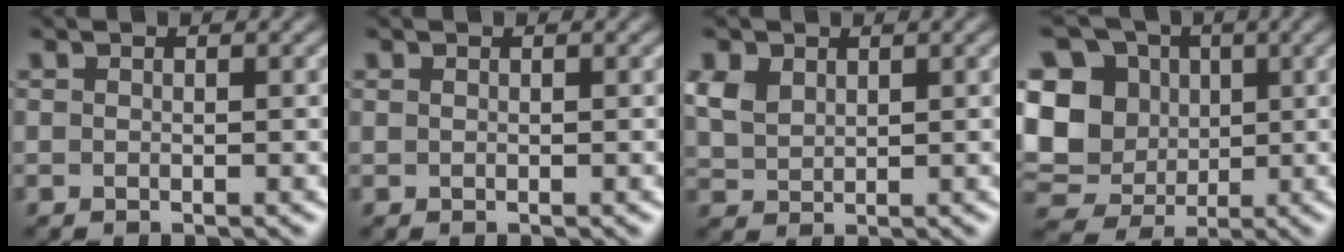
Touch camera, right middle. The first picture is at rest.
{"total": 0.0}
{"total": 3.0, "force": [1.5, 2.0, 1.7], "torque": [-0.048, 0.003, 0.031]}
{"total": 10.9, "force": [1.2, 9.4, 5.4], "torque": [-0.123, 0.012, -0.004]}